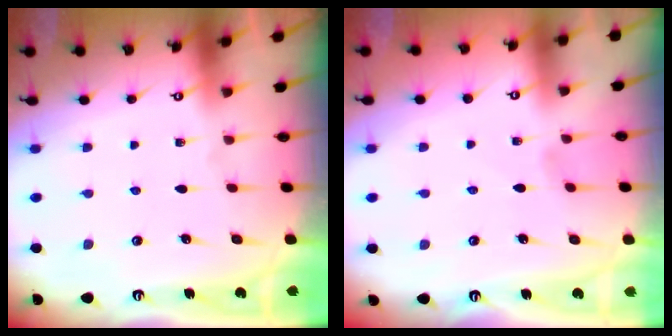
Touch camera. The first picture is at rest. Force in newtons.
{"total": 0.0}